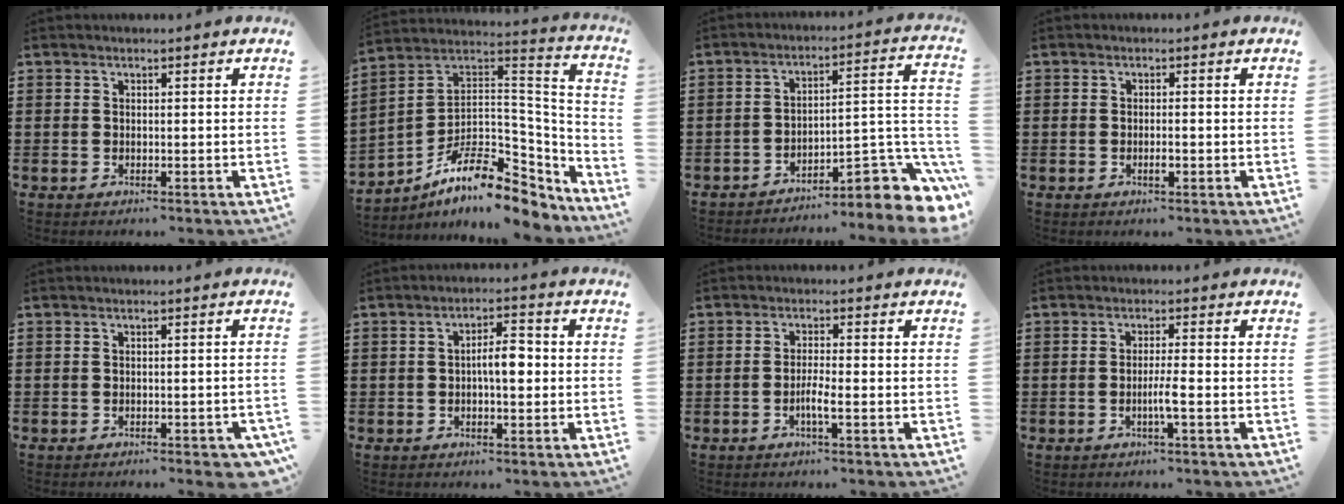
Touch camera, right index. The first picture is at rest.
{"total": 12.3, "force": [-7.7, 5.4, 7.8], "torque": [-0.141, 0.011, -0.138]}
{"total": 7.7, "force": [-4.9, 2.6, 5.3], "torque": [-0.066, -0.009, -0.092]}
{"total": 1.6, "force": [-0.6, 0.4, 1.4], "torque": [-0.035, -0.006, -0.012]}
{"total": 1.7, "force": [-1.4, 0.2, 0.9], "torque": [-0.017, 0.002, -0.027]}
{"total": 4.6, "force": [-0.4, 1.5, 4.3], "torque": [-0.076, 0.008, -0.010]}
{"total": 3.0, "force": [-1.3, 0.1, 2.7], "torque": [-0.047, -0.002, -0.025]}
{"total": 3.1, "force": [-1.0, -0.1, 2.9], "torque": [-0.050, -0.005, -0.021]}